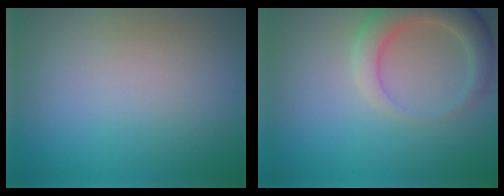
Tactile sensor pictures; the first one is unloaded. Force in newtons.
{"total": 4.3, "press": 4.2, "slide": 0.6}